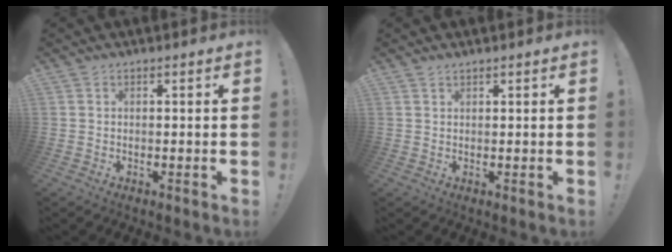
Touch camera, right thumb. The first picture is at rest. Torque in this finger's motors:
{"motor_torque": [0.06, -0.56, -0.38, 0.32, 0.00]}